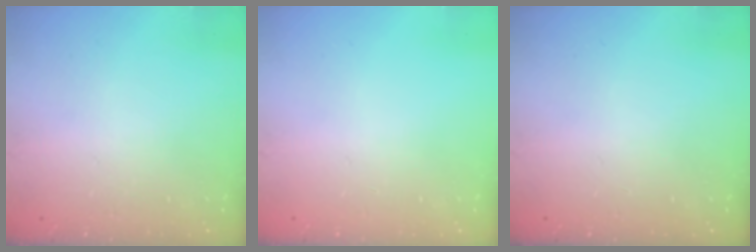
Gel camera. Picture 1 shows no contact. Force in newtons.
{"total": 0.0}
{"total": 0.0}